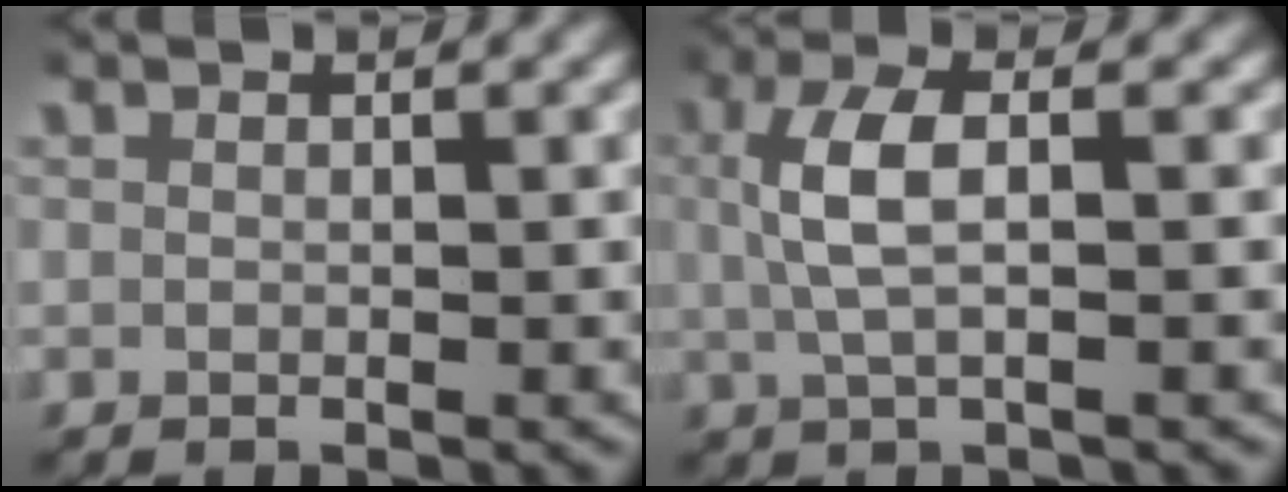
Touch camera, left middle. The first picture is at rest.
{"total": 3.8, "force": [0.4, 1.0, 3.6], "torque": [-0.076, 0.007, 0.006]}